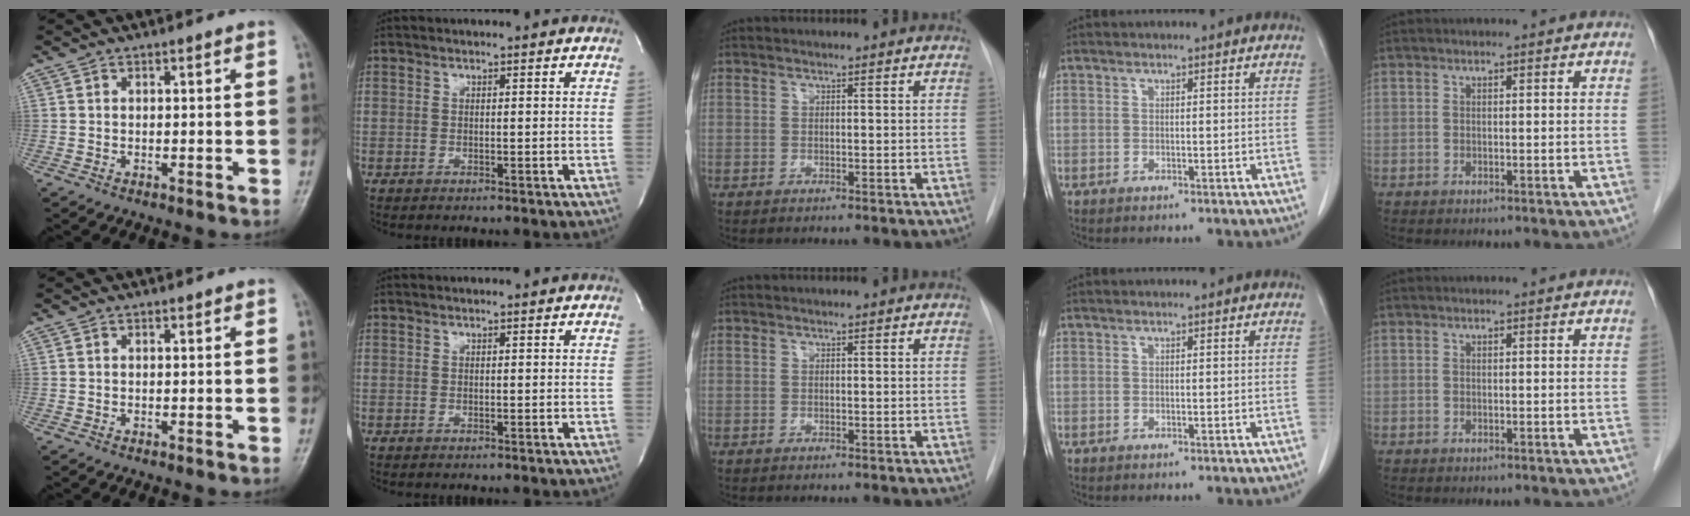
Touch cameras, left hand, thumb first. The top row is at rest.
{}